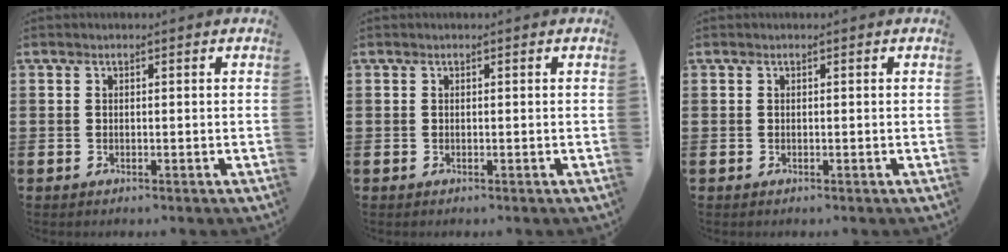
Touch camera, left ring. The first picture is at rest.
{"total": 0.0}
{"total": 0.0}